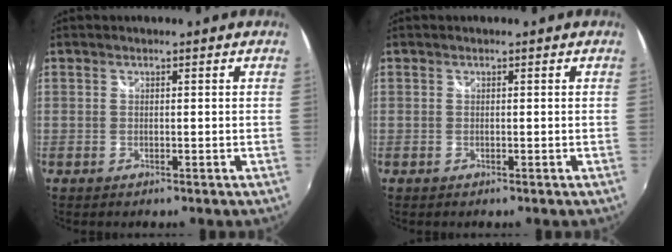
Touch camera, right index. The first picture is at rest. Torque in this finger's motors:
{"motor_torque": [0.23, 0.34, 0.12, 0.01]}